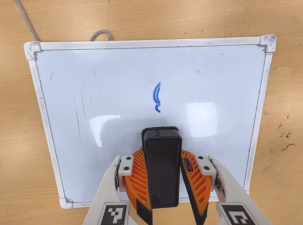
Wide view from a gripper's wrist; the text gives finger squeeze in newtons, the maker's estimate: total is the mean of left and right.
{"total": 8.0, "left": 8.4, "right": 7.5}